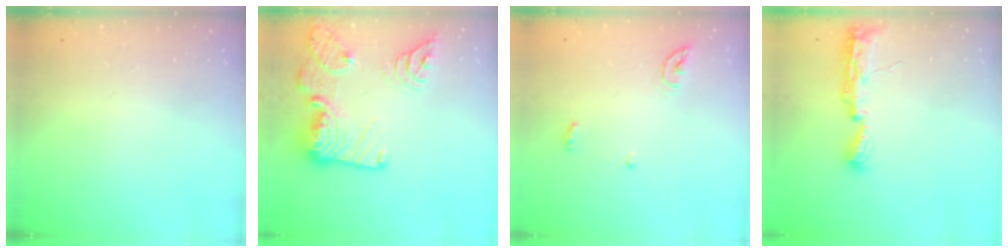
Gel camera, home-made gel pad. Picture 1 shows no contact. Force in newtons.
{"total": 22.9, "press": 22.8, "slide": 2.3}
{"total": 4.8, "press": 4.8, "slide": 0.4}
{"total": 8.9, "press": 8.5, "slide": 2.3}